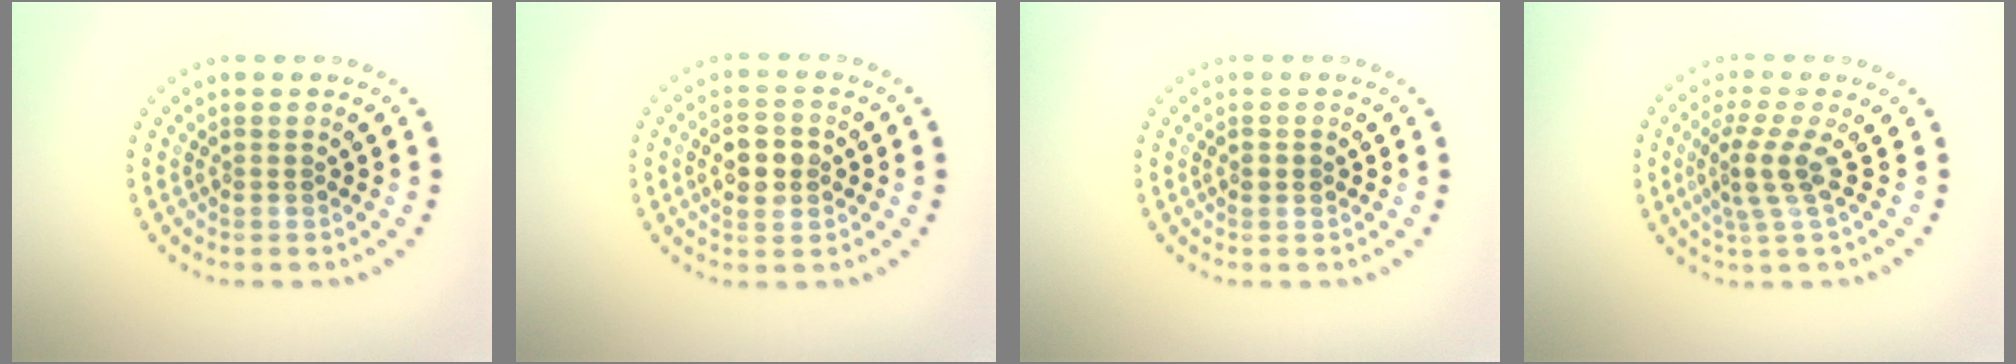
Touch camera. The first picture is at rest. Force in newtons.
{"total": 3.6, "press": 3.6, "slide": 0.1}
{"total": 0.9, "press": 0.9, "slide": 0.0}
{"total": 2.9, "press": 1.9, "slide": 2.2}